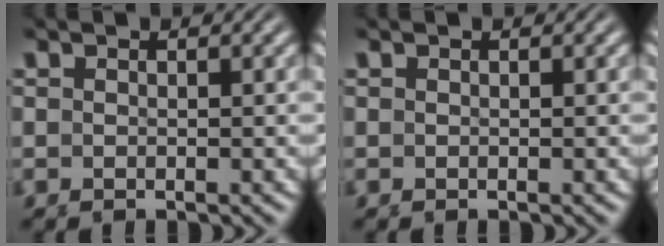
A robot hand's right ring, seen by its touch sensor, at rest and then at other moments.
{"total": 0.0}